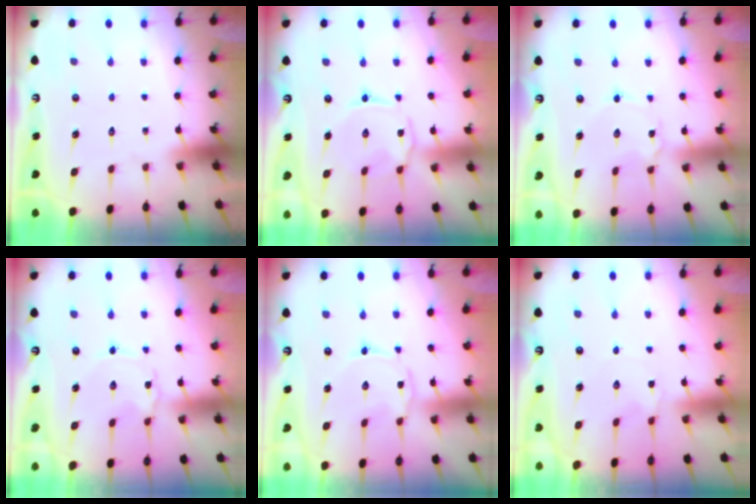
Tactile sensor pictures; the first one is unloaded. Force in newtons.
{"total": 2.2, "press": 2.1, "slide": 0.6}
{"total": 2.7, "press": 2.7, "slide": 0.2}
{"total": 1.2, "press": 1.1, "slide": 0.2}
{"total": 1.0, "press": 1.0, "slide": 0.2}
{"total": 1.4, "press": 1.4, "slide": 0.4}